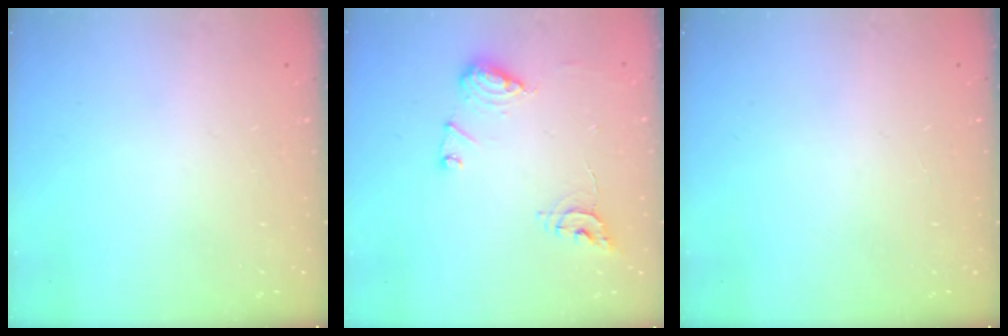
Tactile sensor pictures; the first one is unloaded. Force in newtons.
{"total": 12.1, "press": 12.0, "slide": 1.2}
{"total": 0.0}